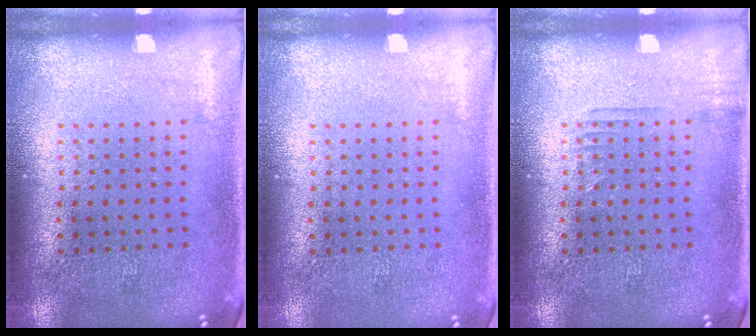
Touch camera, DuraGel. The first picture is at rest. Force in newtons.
{"total": 0.0}
{"total": 0.7, "press": 0.6, "slide": 0.2}